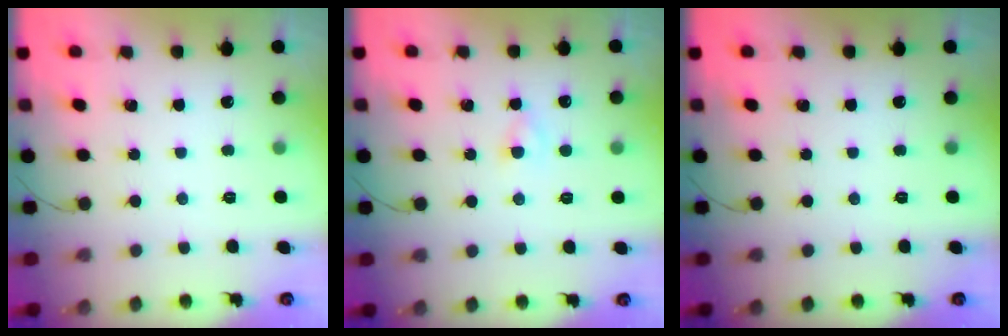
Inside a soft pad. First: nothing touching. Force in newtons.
{"total": 1.9, "press": 1.6, "slide": 0.9}
{"total": 0.0}